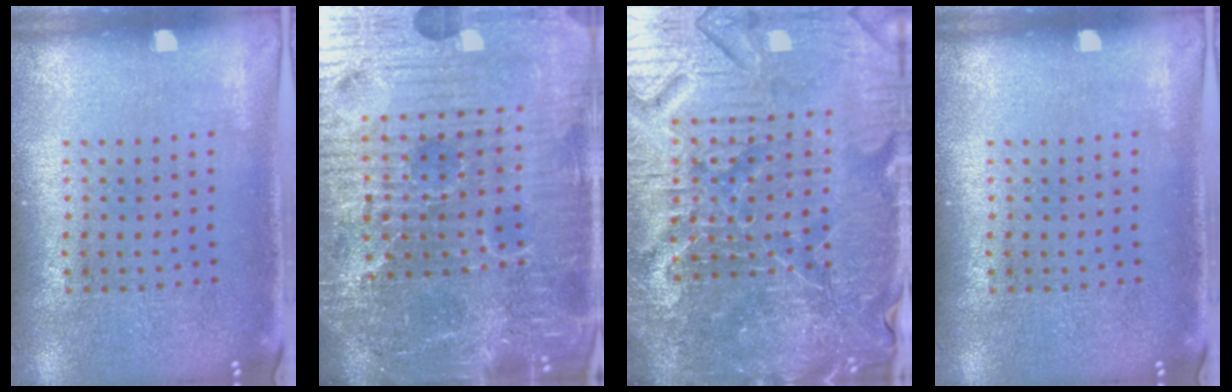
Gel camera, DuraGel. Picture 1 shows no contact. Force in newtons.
{"total": 7.3, "press": 6.6, "slide": 3.1}
{"total": 6.9, "press": 6.2, "slide": 3.0}
{"total": 0.0}